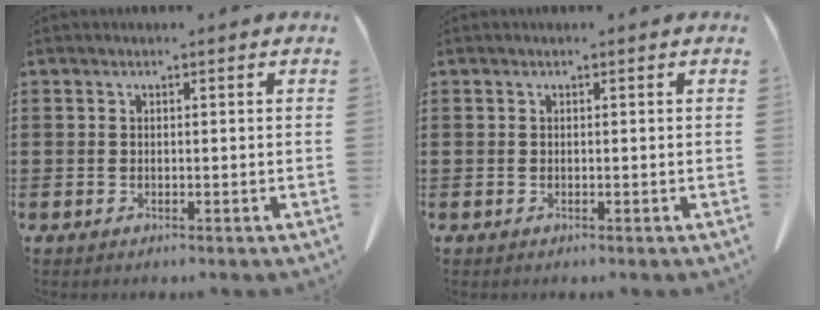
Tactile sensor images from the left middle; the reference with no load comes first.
{"total": 0.0}